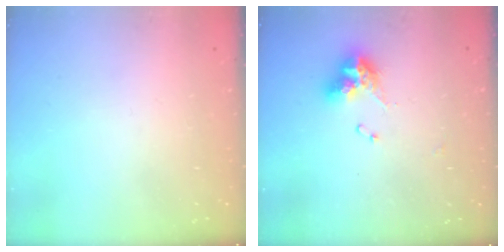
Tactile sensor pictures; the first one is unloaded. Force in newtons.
{"total": 9.9, "press": 9.8, "slide": 0.8}